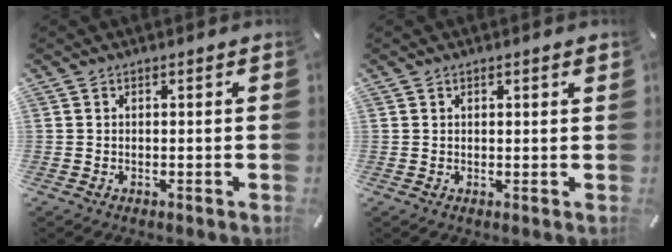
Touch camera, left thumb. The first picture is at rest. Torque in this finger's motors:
{"motor_torque": [0.14, -0.04, 0.06, -0.14, 0.04]}